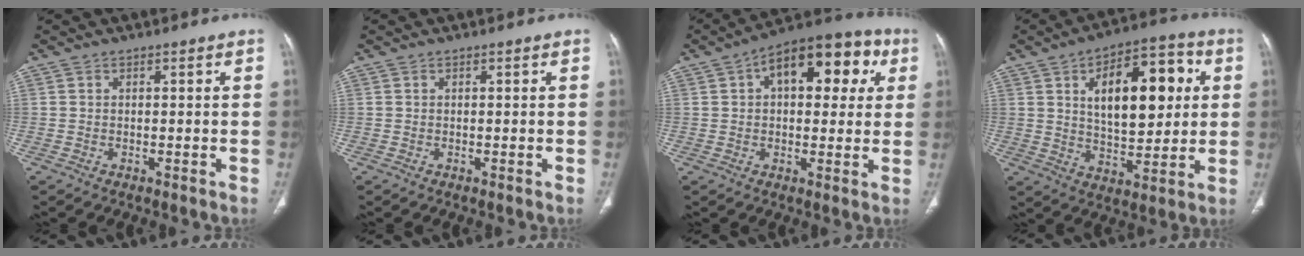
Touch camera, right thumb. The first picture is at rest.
{"total": 0.0}
{"total": 17.6, "force": [5.7, 9.3, 13.9], "torque": [-0.147, 0.026, 0.073]}
{"total": 18.7, "force": [4.7, 9.4, 15.4], "torque": [-0.191, 0.002, 0.074]}